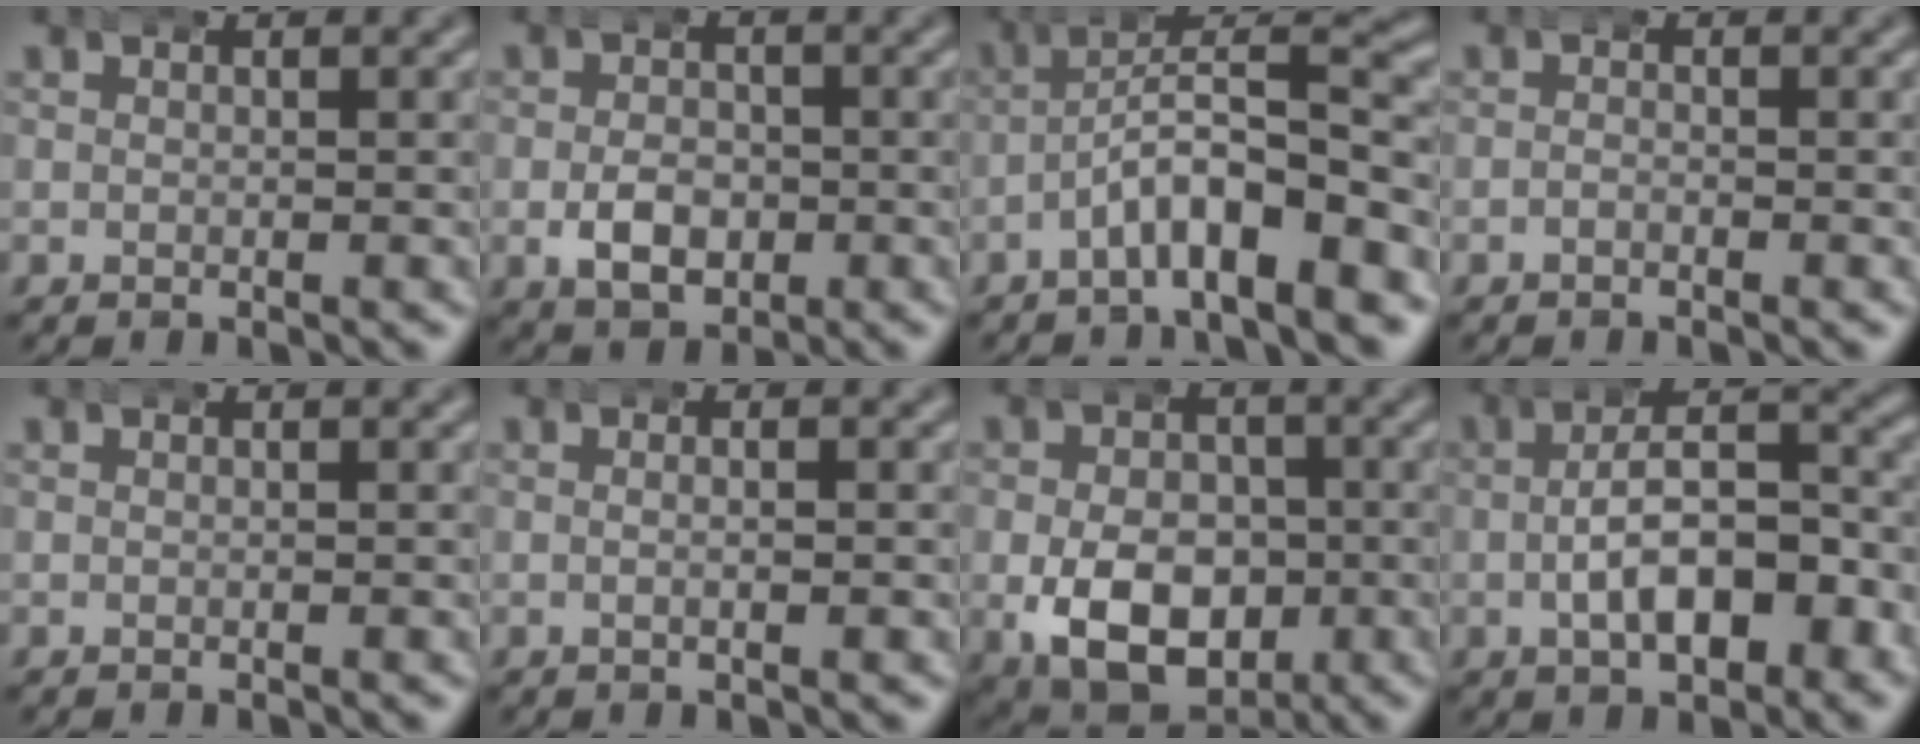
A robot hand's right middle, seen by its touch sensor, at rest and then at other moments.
{"total": 4.1, "force": [-1.3, 2.9, 2.6], "torque": [-0.036, -0.011, -0.019]}
{"total": 6.6, "force": [-2.7, 2.4, 5.5], "torque": [-0.073, 0.004, -0.043]}
{"total": 0.9, "force": [-0.8, 0.0, 0.2], "torque": [-0.002, -0.001, -0.019]}
{"total": 0.0}
{"total": 1.4, "force": [-0.2, 0.3, 1.3], "torque": [-0.019, 0.004, -0.007]}
{"total": 9.8, "force": [-2.5, 7.2, 6.1], "torque": [-0.109, -0.042, -0.025]}
{"total": 6.7, "force": [-2.7, 3.2, 5.2], "torque": [-0.058, 0.003, -0.038]}